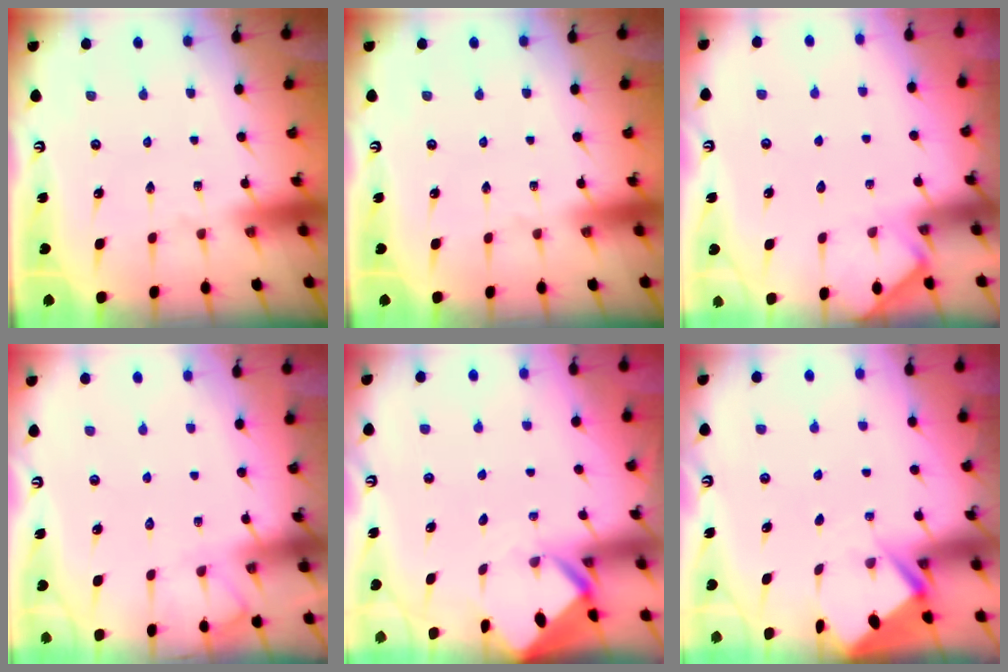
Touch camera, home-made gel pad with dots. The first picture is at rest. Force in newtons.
{"total": 0.0}
{"total": 3.5, "press": 3.4, "slide": 0.4}
{"total": 6.0, "press": 6.0, "slide": 0.7}
{"total": 3.2, "press": 3.2, "slide": 0.2}
{"total": 2.8, "press": 2.8, "slide": 0.4}